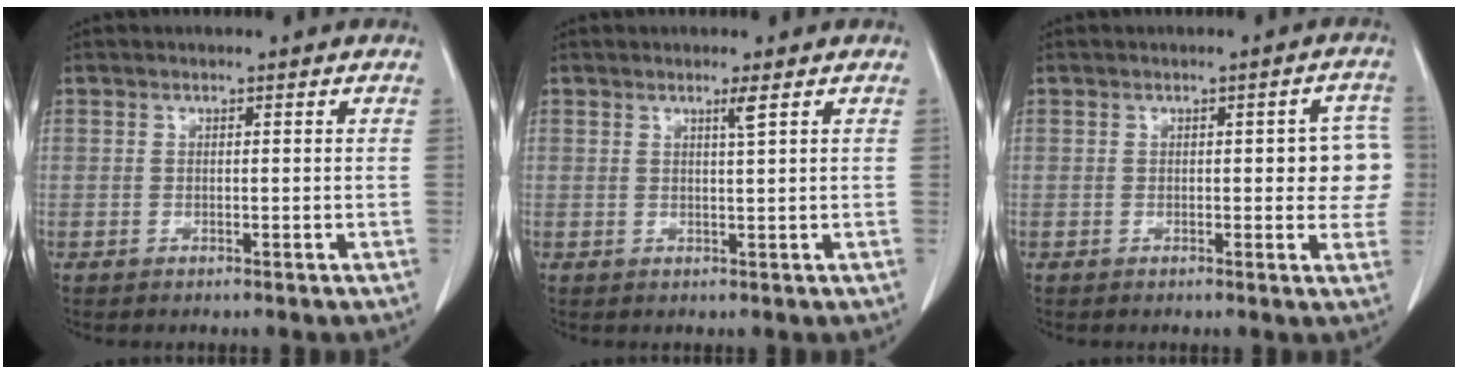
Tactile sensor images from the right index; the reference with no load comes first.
{"total": 1.4, "force": [0.8, -0.5, 1.1], "torque": [-0.026, -0.007, 0.017]}
{"total": 5.7, "force": [0.2, 2.2, 5.3], "torque": [-0.042, 0.014, -0.001]}